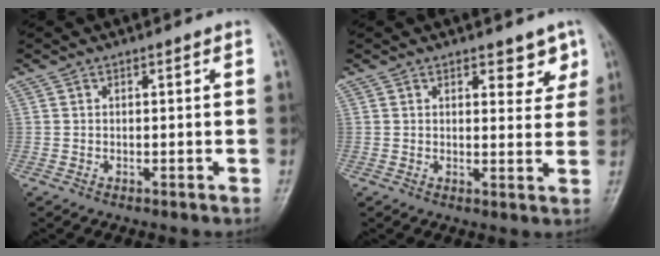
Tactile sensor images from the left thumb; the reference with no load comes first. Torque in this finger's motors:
{"motor_torque": [0.05, -0.04, 0.23, 0.08, -0.05]}